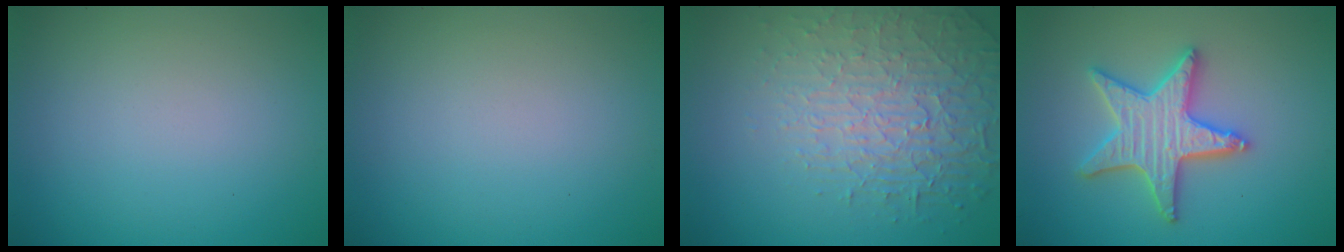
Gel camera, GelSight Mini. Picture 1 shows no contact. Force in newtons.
{"total": 0.0}
{"total": 4.2, "press": 4.0, "slide": 1.2}
{"total": 5.2, "press": 5.2, "slide": 0.9}